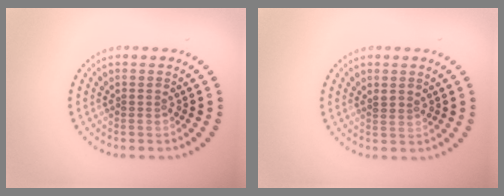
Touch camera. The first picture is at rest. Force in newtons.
{"total": 0.6, "press": 0.3, "slide": 0.5}